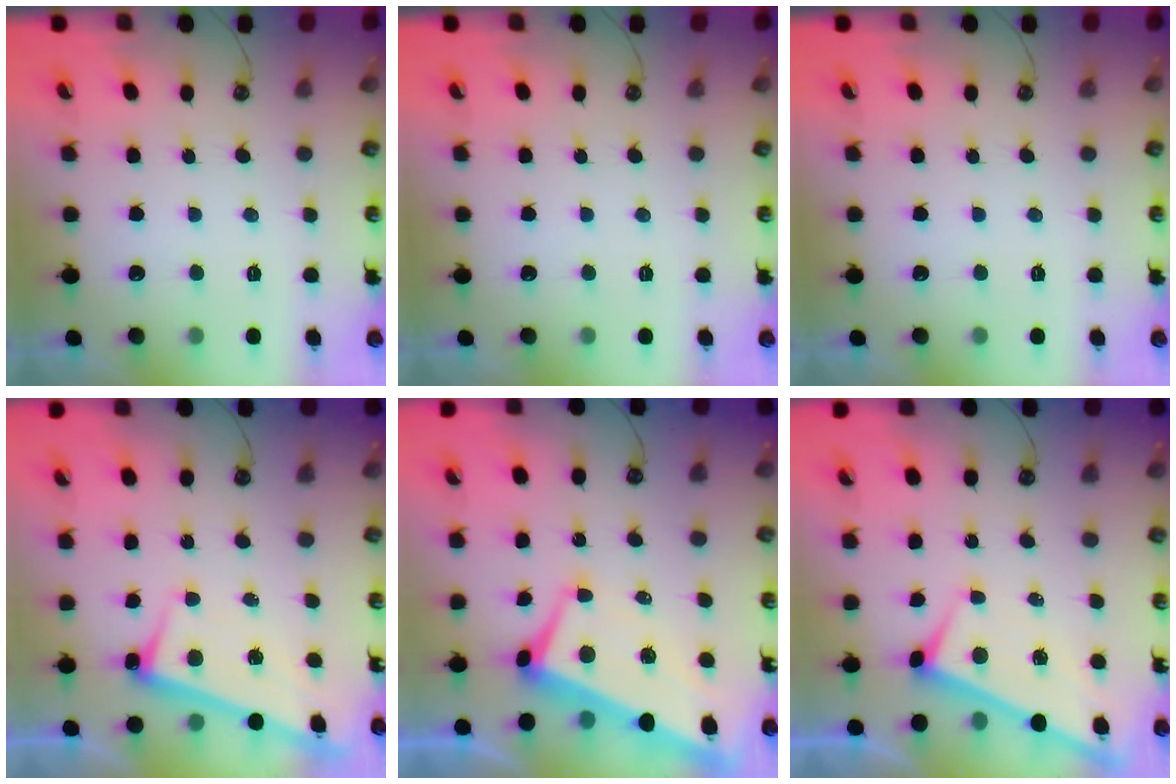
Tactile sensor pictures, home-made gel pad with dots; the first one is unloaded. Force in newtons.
{"total": 0.0}
{"total": 0.0}
{"total": 2.8, "press": 2.7, "slide": 0.4}
{"total": 1.7, "press": 1.1, "slide": 1.3}
{"total": 1.7, "press": 1.7, "slide": 0.2}